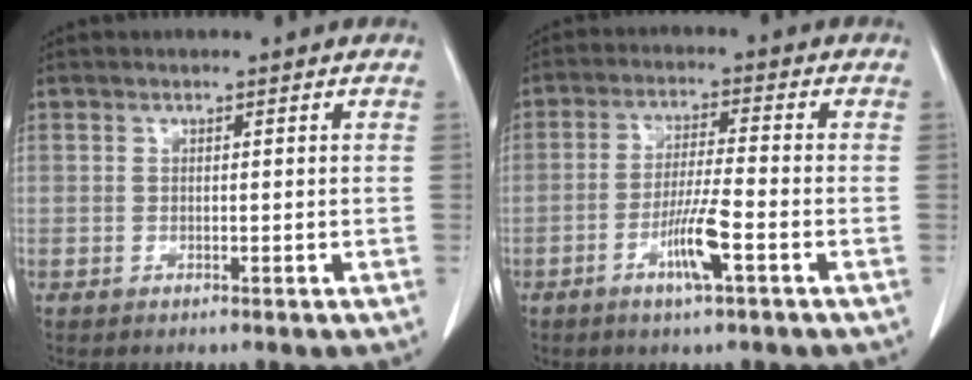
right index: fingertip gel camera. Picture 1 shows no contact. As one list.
[{"total": 6.5, "force": [-2.8, 0.1, 5.9], "torque": [-0.113, -0.007, -0.051]}]